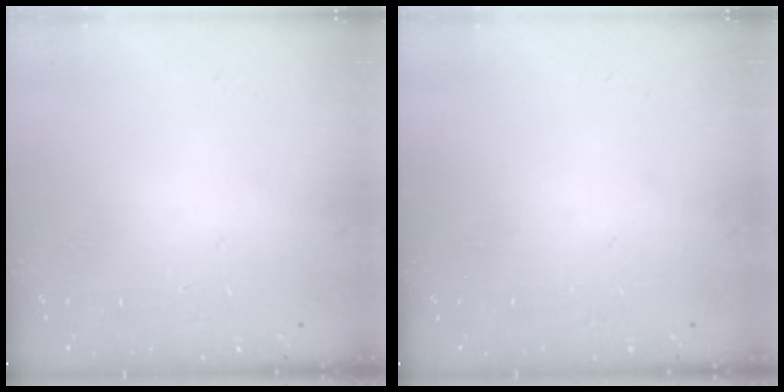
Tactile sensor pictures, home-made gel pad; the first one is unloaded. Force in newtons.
{"total": 0.0}